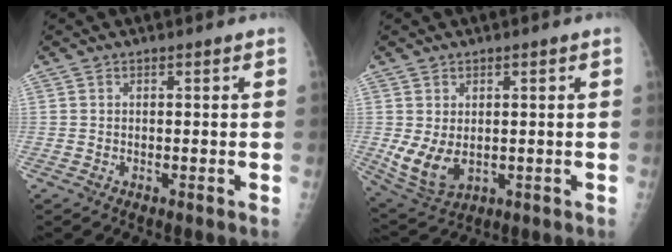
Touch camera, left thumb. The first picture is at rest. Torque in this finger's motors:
{"motor_torque": [0.76, 0.74, 0.63, -0.10, 0.08]}